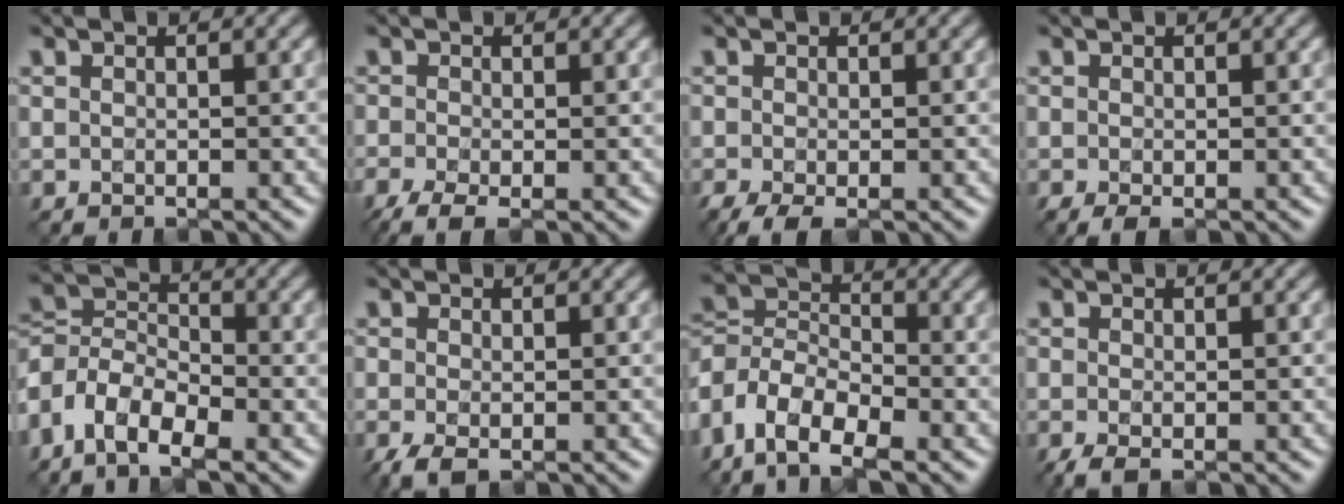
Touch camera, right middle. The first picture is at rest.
{"total": 3.0, "force": [-1.9, 0.8, 2.2], "torque": [-0.052, -0.009, -0.039]}
{"total": 2.4, "force": [-1.4, 0.6, 1.8], "torque": [-0.039, -0.008, -0.026]}
{"total": 1.1, "force": [-0.5, 0.2, 1.0], "torque": [-0.018, -0.006, -0.006]}
{"total": 6.3, "force": [-4.3, 3.2, 3.4], "torque": [-0.066, -0.003, -0.090]}
{"total": 2.3, "force": [-1.4, 0.9, 1.6], "torque": [-0.038, -0.010, -0.024]}
{"total": 7.5, "force": [-5.1, 3.8, 4.0], "torque": [-0.075, -0.002, -0.102]}
{"total": 1.6, "force": [-1.0, 0.5, 1.2], "torque": [-0.029, -0.007, -0.017]}